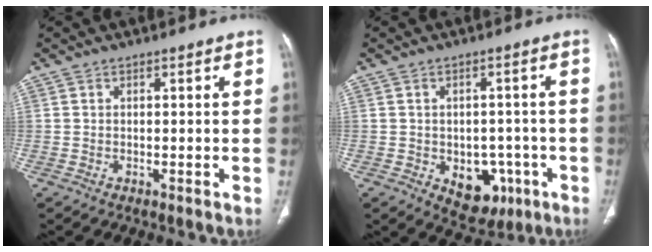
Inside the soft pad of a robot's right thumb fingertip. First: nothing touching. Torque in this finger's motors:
{"motor_torque": [1.91, 1.28, 0.76, -0.36, 0.03]}